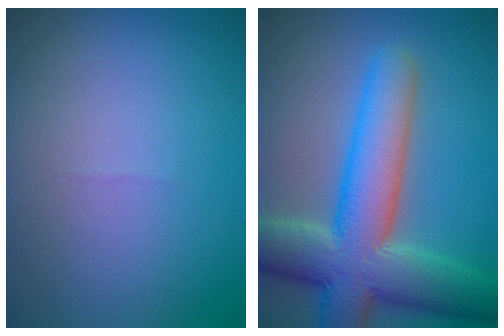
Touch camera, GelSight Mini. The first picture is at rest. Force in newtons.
{"total": 10.7, "press": 10.7, "slide": 0.5}